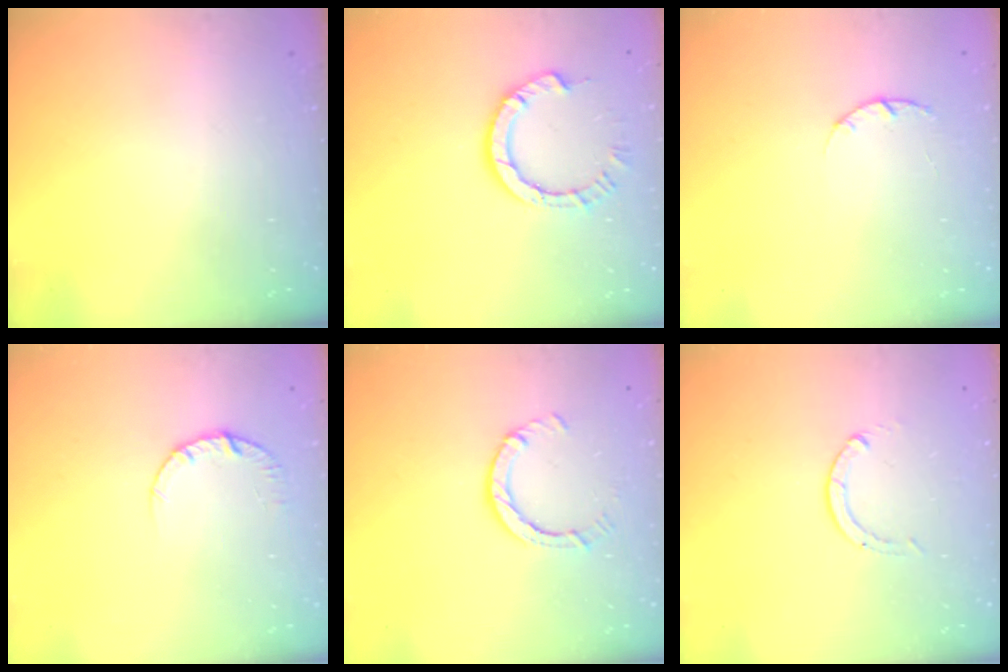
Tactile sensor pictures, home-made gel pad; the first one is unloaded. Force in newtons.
{"total": 8.3, "press": 8.3, "slide": 0.9}
{"total": 2.0, "press": 1.9, "slide": 0.4}
{"total": 4.5, "press": 4.5, "slide": 0.4}
{"total": 4.2, "press": 4.2, "slide": 0.4}
{"total": 0.0}